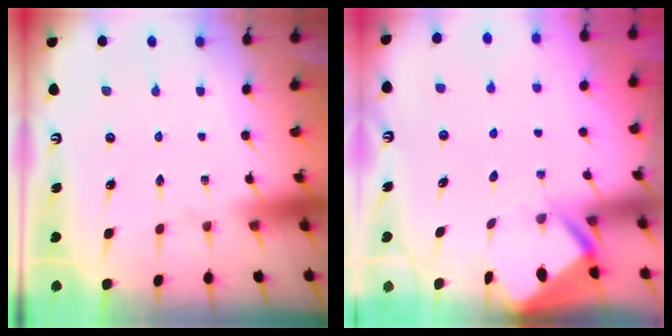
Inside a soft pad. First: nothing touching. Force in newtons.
{"total": 3.3, "press": 3.3, "slide": 0.3}